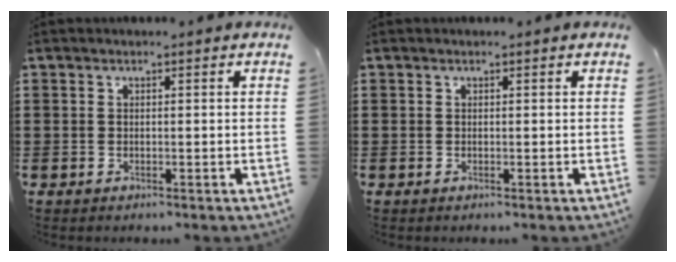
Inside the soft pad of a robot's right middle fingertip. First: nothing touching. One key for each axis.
{"total": 0.0}